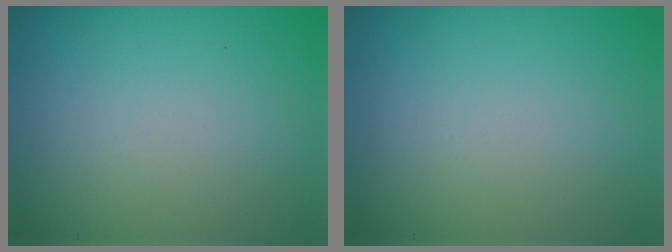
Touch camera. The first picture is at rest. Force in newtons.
{"total": 0.0}